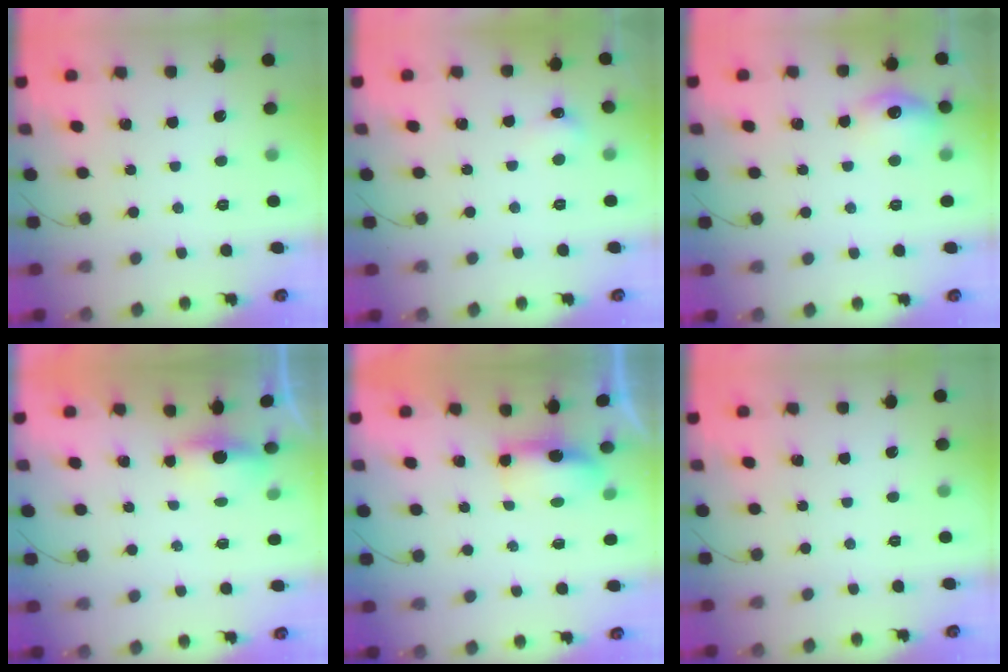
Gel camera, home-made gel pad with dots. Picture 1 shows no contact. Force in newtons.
{"total": 5.0, "press": 4.7, "slide": 1.5}
{"total": 10.2, "press": 10.2, "slide": 0.5}
{"total": 3.3, "press": 3.1, "slide": 1.1}
{"total": 4.8, "press": 4.8, "slide": 0.3}
{"total": 0.0}